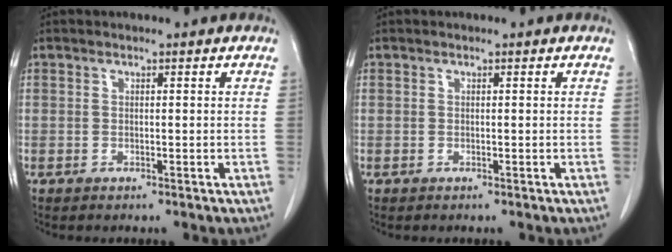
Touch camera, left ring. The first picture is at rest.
{"total": 0.0}